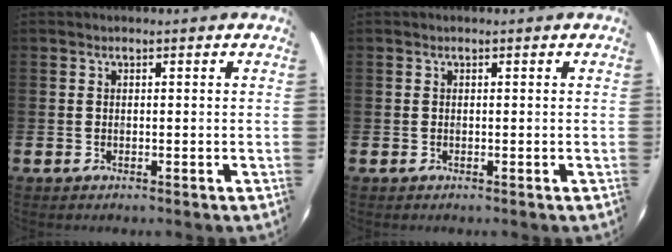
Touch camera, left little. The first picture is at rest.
{"total": 0.0}